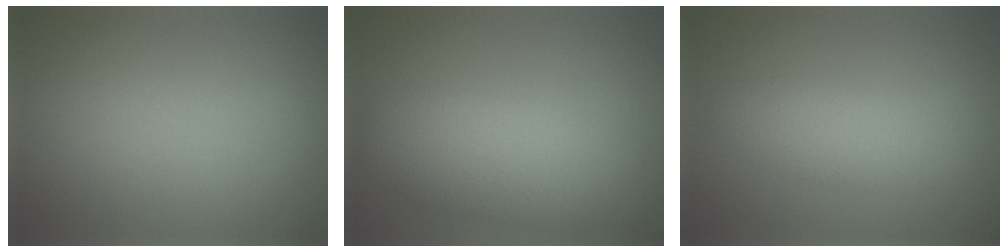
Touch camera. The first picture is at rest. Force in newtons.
{"total": 6.3, "press": 6.3, "slide": 0.4}
{"total": 2.0, "press": 1.9, "slide": 0.2}